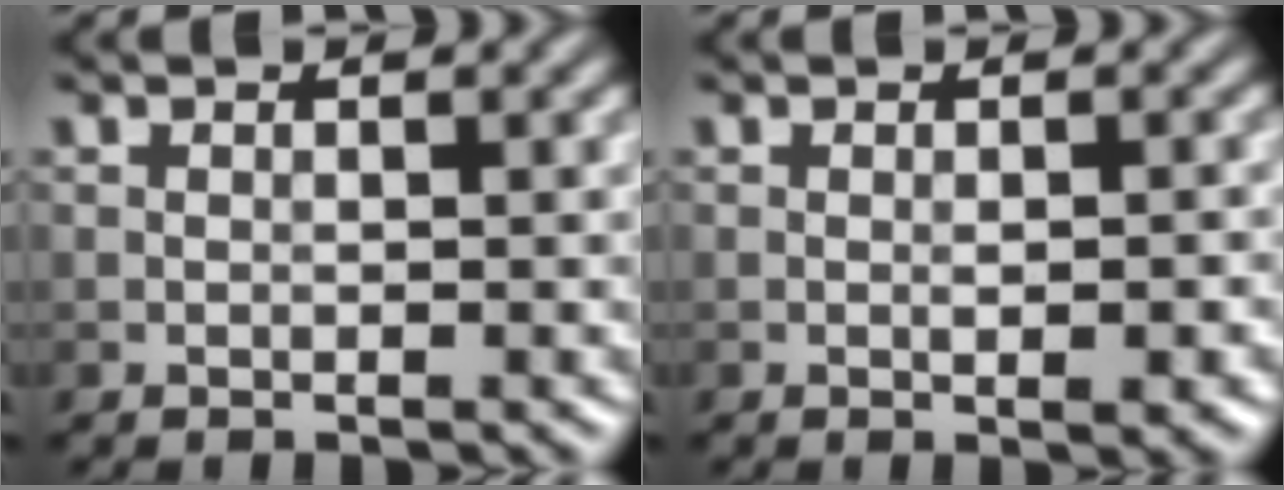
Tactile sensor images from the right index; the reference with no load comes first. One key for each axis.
{"total": 1.9, "fx": -0.4, "fy": 0.4, "fz": 1.8, "tx": -0.027, "ty": -0.001, "tz": -0.004}